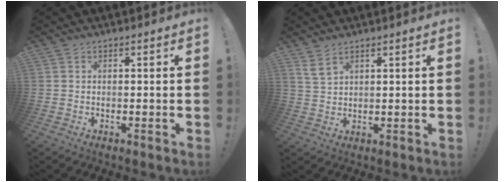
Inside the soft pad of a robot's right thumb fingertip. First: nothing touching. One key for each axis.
{"total": 3.8, "fx": 2.9, "fy": 1.1, "fz": 2.2, "tx": -0.049, "ty": -0.014, "tz": 0.055}